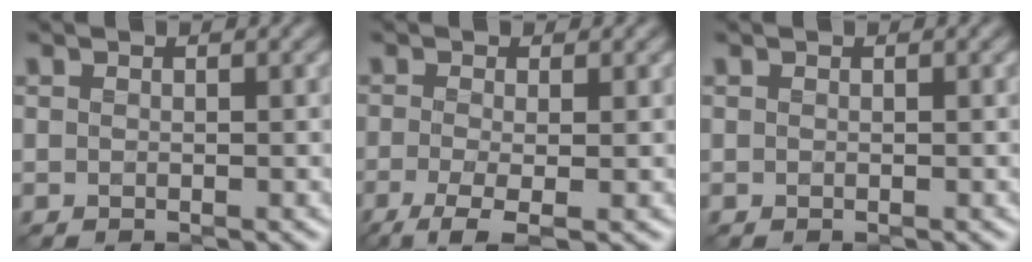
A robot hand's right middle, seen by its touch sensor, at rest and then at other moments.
{"total": 4.0, "force": [-1.8, 1.1, 3.4], "torque": [-0.068, -0.007, -0.040]}
{"total": 0.0}